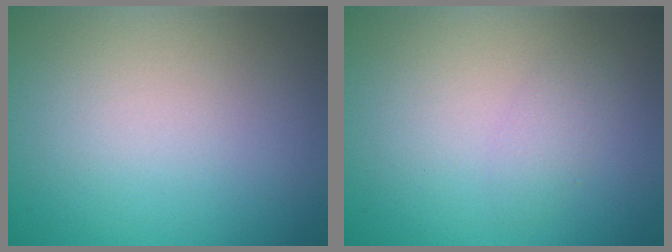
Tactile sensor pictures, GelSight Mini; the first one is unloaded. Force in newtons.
{"total": 1.3, "press": 1.3, "slide": 0.1}